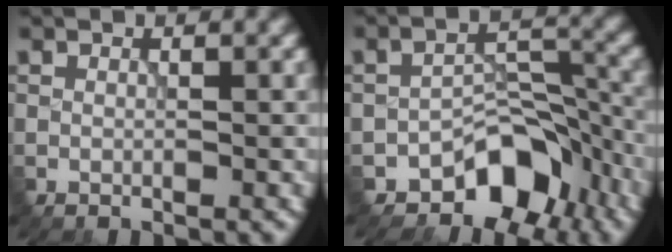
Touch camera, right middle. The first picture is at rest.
{"total": 6.3, "force": [-4.4, 3.5, 2.7], "torque": [-0.016, -0.001, -0.074]}